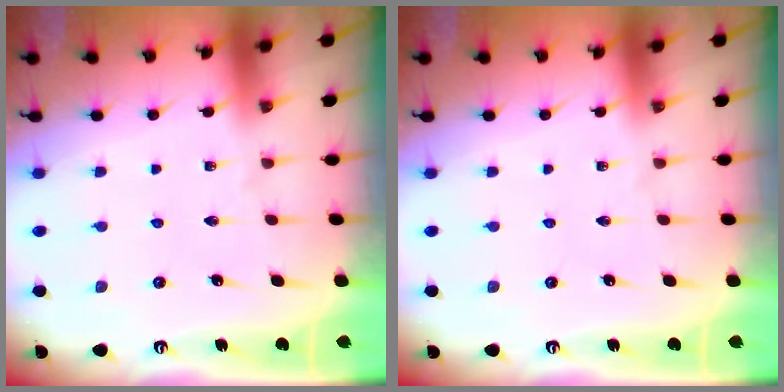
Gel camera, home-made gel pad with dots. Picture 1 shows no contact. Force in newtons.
{"total": 0.0}